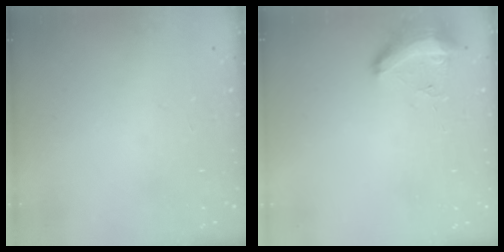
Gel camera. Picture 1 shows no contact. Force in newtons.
{"total": 8.3, "press": 8.2, "slide": 1.2}